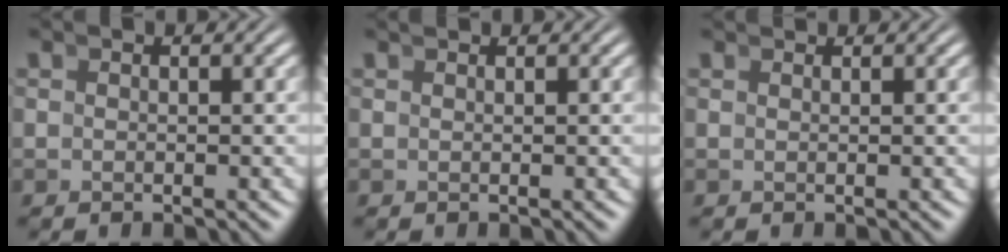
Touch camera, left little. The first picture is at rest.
{"total": 0.0}
{"total": 1.0, "force": [0.8, -0.5, -0.1], "torque": [0.011, -0.002, 0.018]}